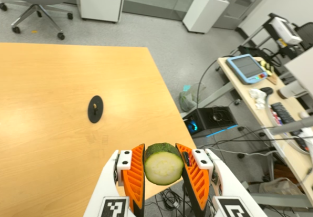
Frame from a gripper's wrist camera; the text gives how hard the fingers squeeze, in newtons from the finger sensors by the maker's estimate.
{"total": 11.1, "left": 9.9, "right": 12.4}